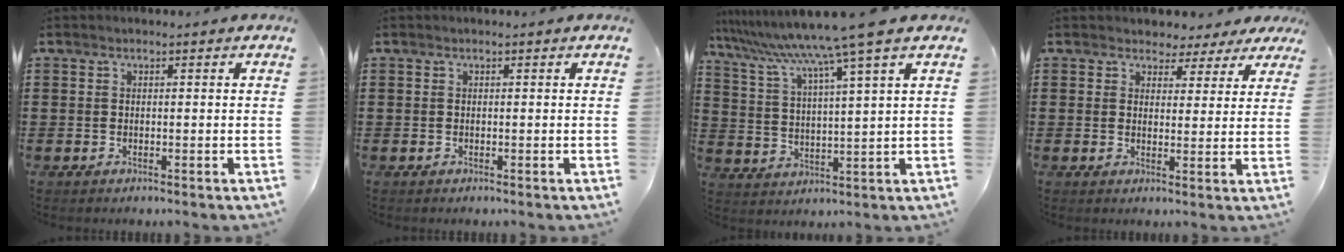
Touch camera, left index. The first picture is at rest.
{"total": 0.0}
{"total": 9.4, "force": [7.3, -1.7, 5.6], "torque": [-0.138, -0.047, 0.113]}
{"total": 3.2, "force": [2.5, 1.9, 0.2], "torque": [-0.021, 0.001, 0.044]}